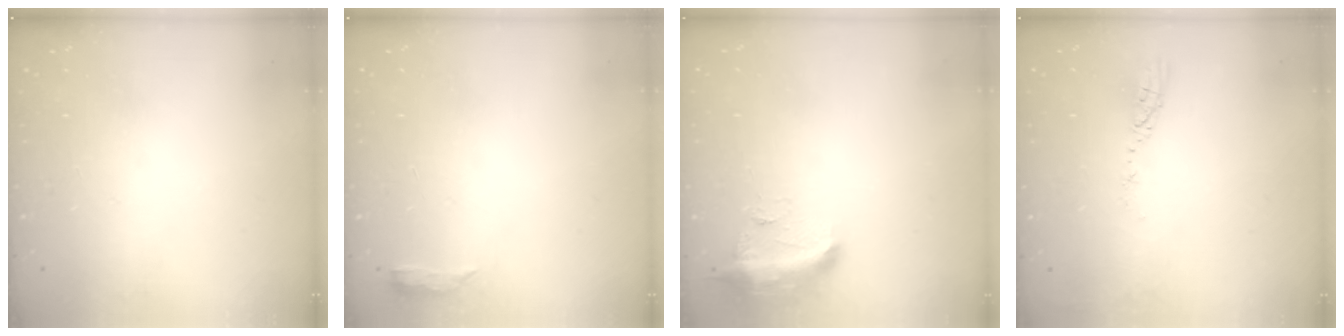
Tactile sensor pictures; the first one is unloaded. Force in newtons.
{"total": 3.2, "press": 3.1, "slide": 0.6}
{"total": 11.0, "press": 9.9, "slide": 4.8}
{"total": 3.6, "press": 3.6, "slide": 0.3}